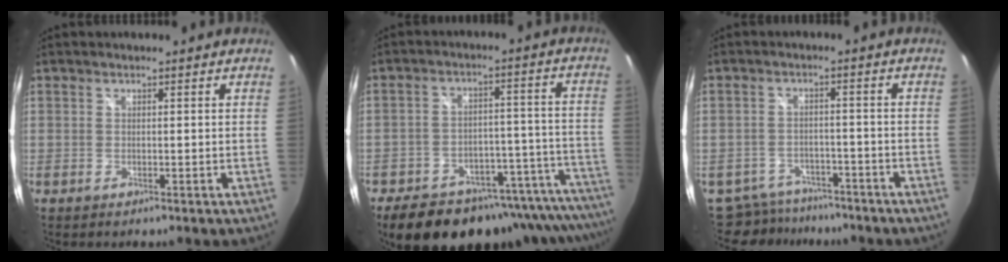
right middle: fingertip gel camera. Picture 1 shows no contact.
{"total": 26.4, "force": [-22.8, 8.9, 9.9], "torque": [-0.132, 0.016, -0.297]}
{"total": 9.8, "force": [-8.4, 4.6, 2.1], "torque": [-0.060, 0.002, -0.121]}